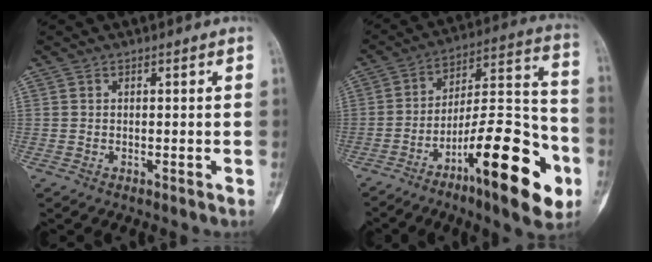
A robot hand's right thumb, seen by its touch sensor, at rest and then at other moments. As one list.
[{"total": 23.1, "force": [-10.5, 6.4, 19.6], "torque": [-0.285, 0.067, -0.162]}]